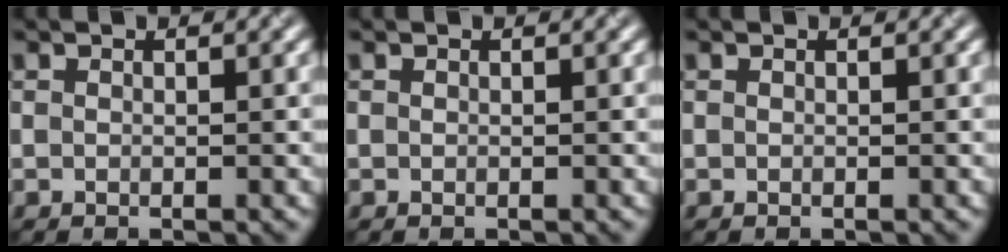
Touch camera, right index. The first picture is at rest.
{"total": 0.0}
{"total": 0.0}